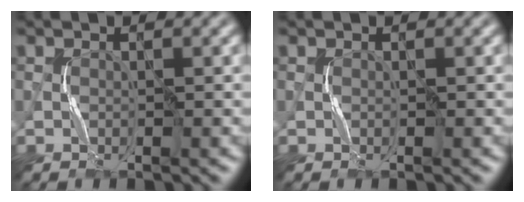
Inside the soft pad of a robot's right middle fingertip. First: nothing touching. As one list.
[{"total": 0.0}]